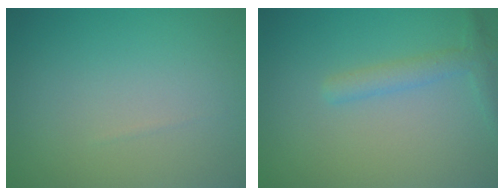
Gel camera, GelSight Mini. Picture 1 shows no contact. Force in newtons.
{"total": 2.2, "press": 2.2, "slide": 0.1}